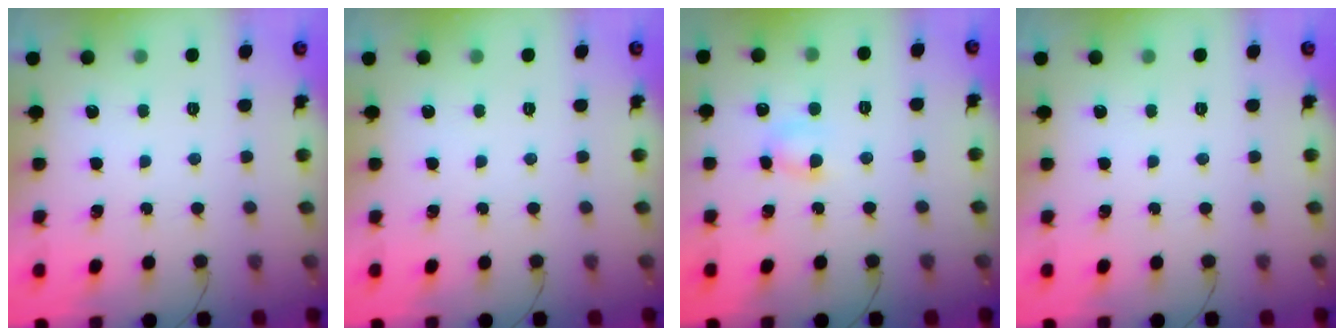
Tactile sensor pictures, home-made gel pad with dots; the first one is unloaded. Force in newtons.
{"total": 0.0}
{"total": 3.9, "press": 3.8, "slide": 1.1}
{"total": 0.0}